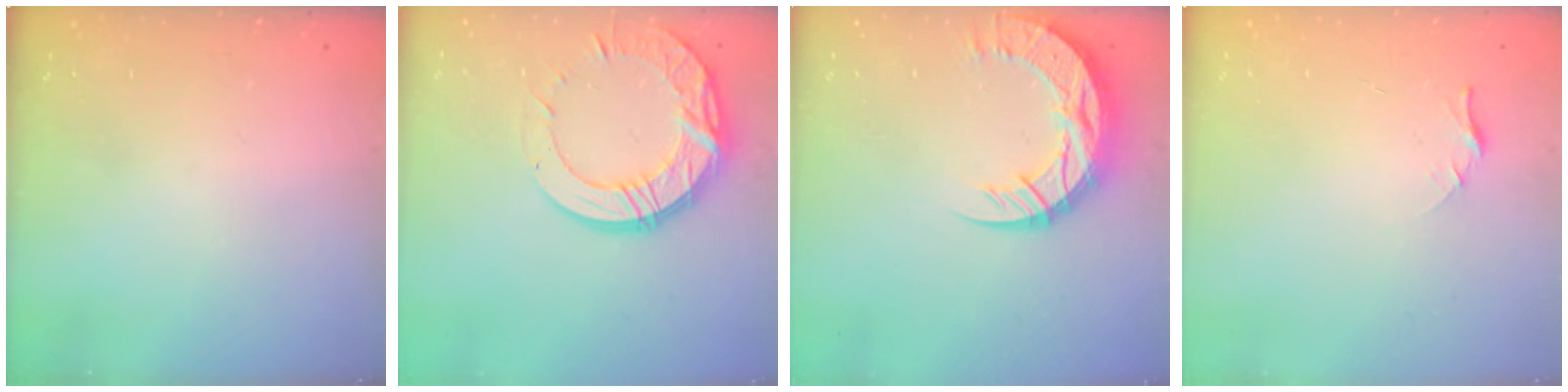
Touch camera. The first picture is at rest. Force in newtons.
{"total": 15.9, "press": 15.8, "slide": 1.4}
{"total": 16.1, "press": 16.0, "slide": 1.4}
{"total": 4.5, "press": 4.4, "slide": 0.4}